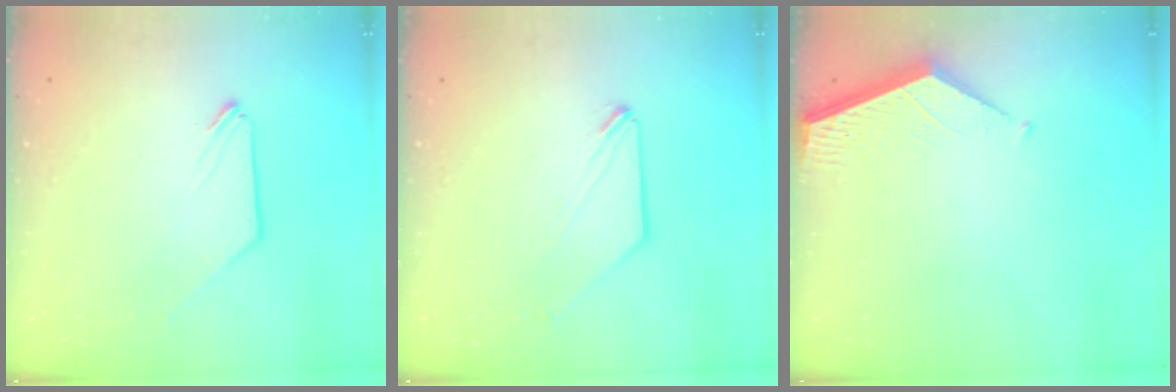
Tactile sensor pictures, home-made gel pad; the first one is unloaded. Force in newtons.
{"total": 0.0}
{"total": 3.2, "press": 3.2, "slide": 0.4}